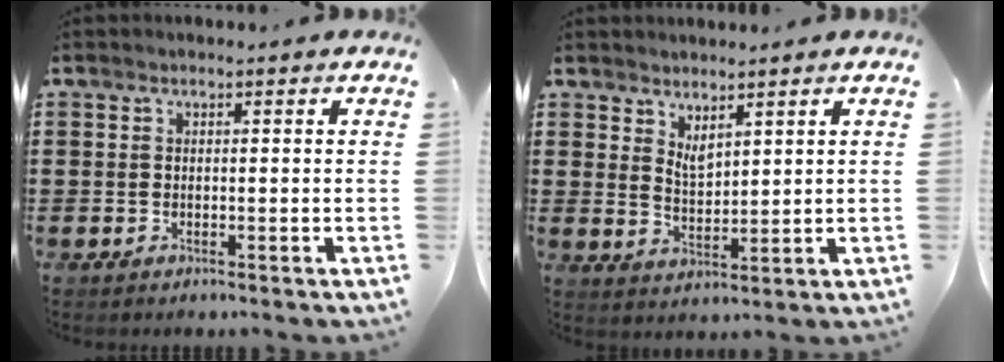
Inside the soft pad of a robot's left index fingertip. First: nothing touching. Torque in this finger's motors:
{"motor_torque": [0.37, -0.50, 0.06, 0.05]}